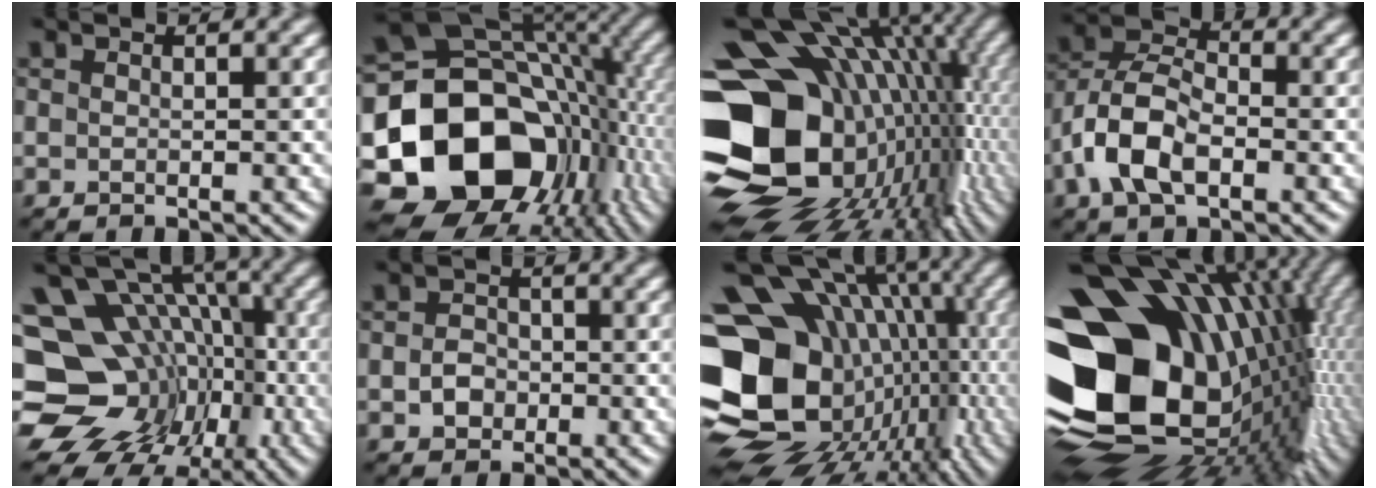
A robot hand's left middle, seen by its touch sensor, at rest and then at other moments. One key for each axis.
{"total": 18.8, "fx": -4.5, "fy": 14.3, "fz": 11.4, "tx": -0.222, "ty": -0.015, "tz": -0.077}
{"total": 20.7, "fx": -0.6, "fy": 15.4, "fz": 13.9, "tx": -0.270, "ty": -0.011, "tz": 0.018}
{"total": 6.7, "fx": -2.3, "fy": 3.9, "fz": 5.0, "tx": -0.107, "ty": 0.010, "tz": -0.054}
{"total": 16.8, "fx": -3.8, "fy": 13.4, "fz": 9.4, "tx": -0.159, "ty": -0.004, "tz": -0.051}
{"total": 2.1, "fx": -0.5, "fy": 1.8, "fz": 1.0, "tx": -0.015, "ty": -0.002, "tz": -0.014}
{"total": 19.5, "fx": -2.3, "fy": 15.3, "fz": 11.8, "tx": -0.198, "ty": 0.008, "tz": -0.014}
{"total": 20.9, "fx": 0.1, "fy": 15.2, "fz": 14.3, "tx": -0.277, "ty": -0.027, "tz": 0.025}